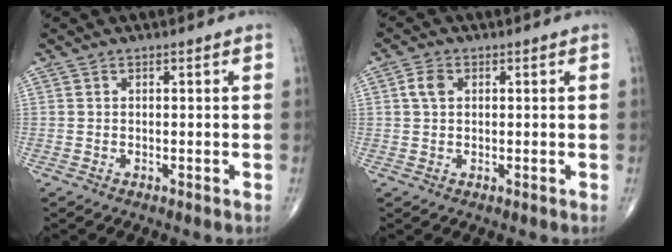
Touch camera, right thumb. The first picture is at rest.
{"total": 3.0, "force": [0.7, 2.1, 2.0], "torque": [-0.039, 0.005, 0.012]}